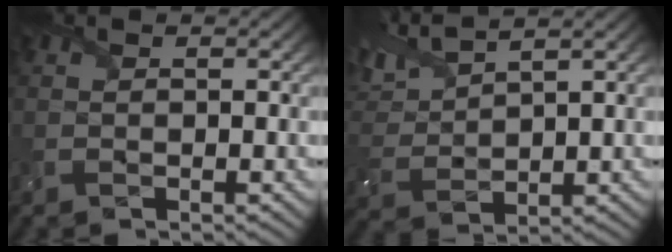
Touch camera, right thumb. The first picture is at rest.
{"total": 6.8, "force": [5.2, 1.6, 4.1], "torque": [-0.113, 0.022, 0.106]}